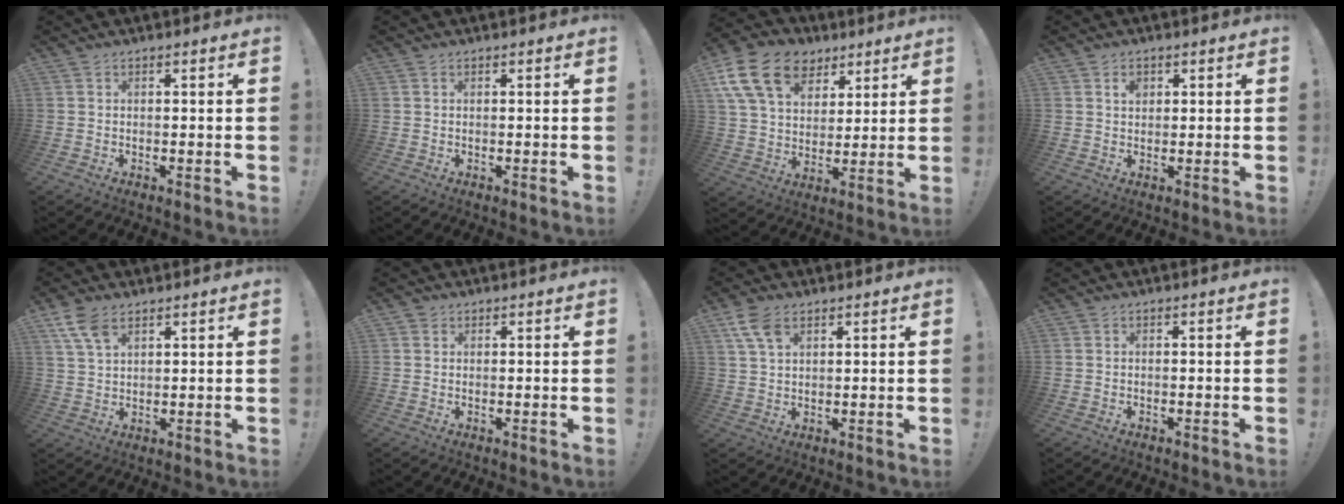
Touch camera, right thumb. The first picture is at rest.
{"total": 0.0}
{"total": 19.2, "force": [9.2, 13.5, 10.0], "torque": [-0.165, -0.044, 0.171]}
{"total": 2.4, "force": [1.1, 1.7, 1.3], "torque": [-0.011, -0.004, 0.016]}
{"total": 7.2, "force": [4.3, 3.5, 4.6], "torque": [-0.091, -0.011, 0.085]}
{"total": 0.9, "force": [0.5, 0.8, 0.1], "torque": [0.001, 0.000, 0.008]}
{"total": 7.0, "force": [3.6, 3.8, 4.6], "torque": [-0.089, -0.005, 0.072]}
{"total": 0.0}